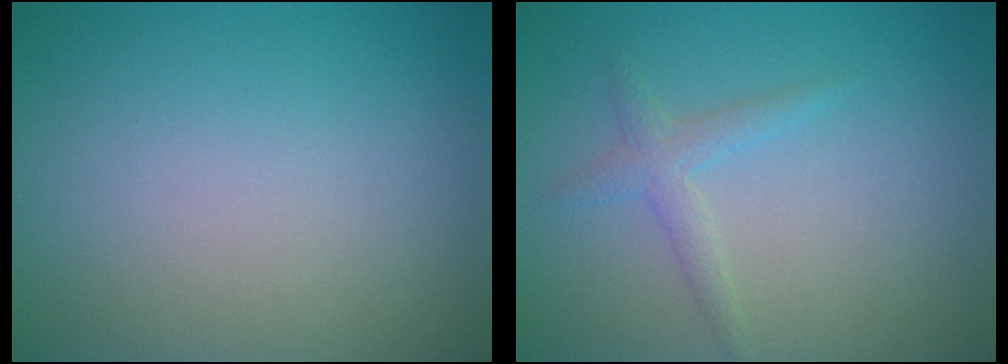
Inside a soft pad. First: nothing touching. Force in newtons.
{"total": 1.7, "press": 1.7, "slide": 0.0}